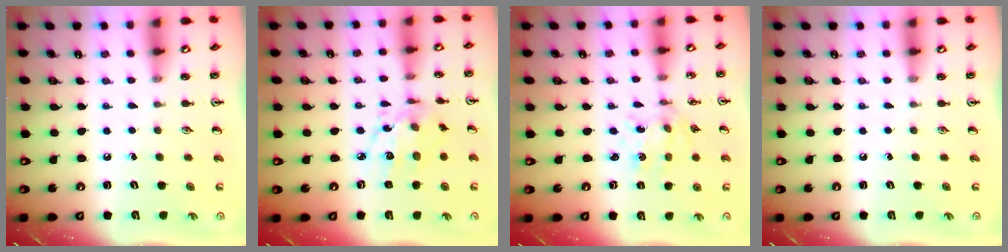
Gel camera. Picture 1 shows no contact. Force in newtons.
{"total": 10.9, "press": 10.8, "slide": 0.7}
{"total": 2.6, "press": 2.4, "slide": 0.9}
{"total": 0.0}